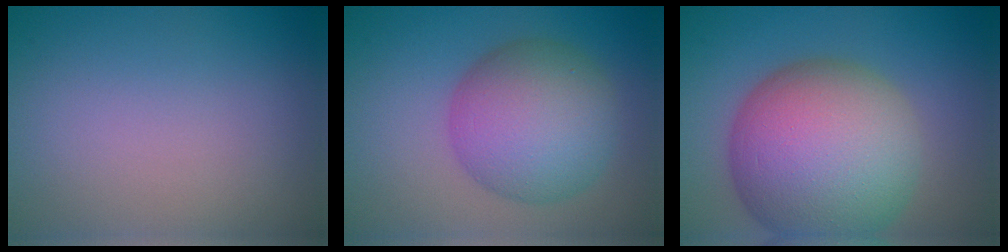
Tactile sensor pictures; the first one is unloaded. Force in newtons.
{"total": 8.8, "press": 8.8, "slide": 0.1}
{"total": 15.5, "press": 15.5, "slide": 0.3}